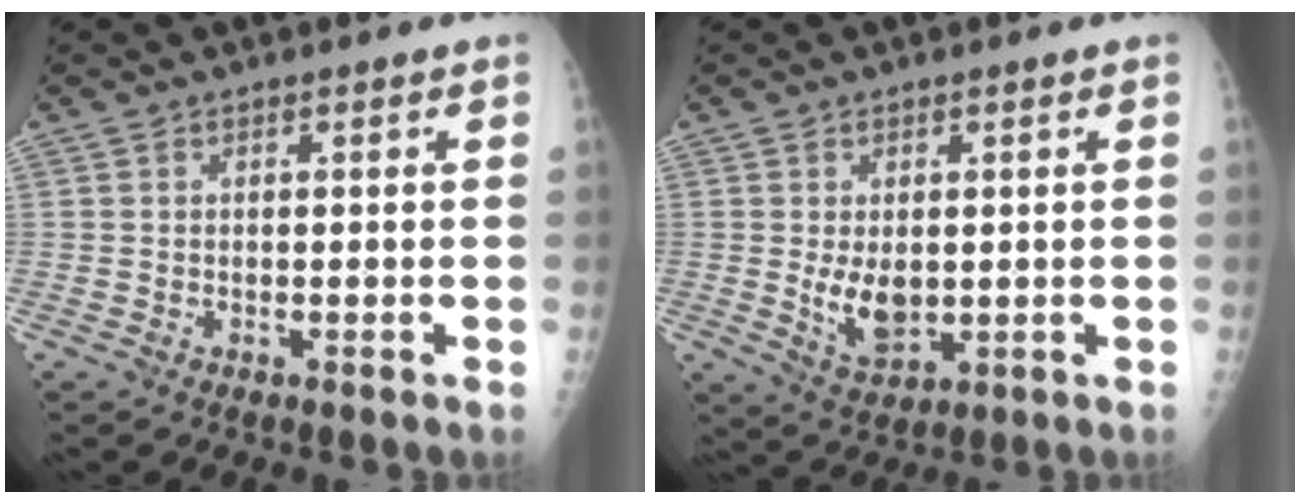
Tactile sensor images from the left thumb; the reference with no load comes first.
{"total": 6.1, "force": [0.1, 3.5, 5.0], "torque": [-0.074, -0.014, 0.016]}